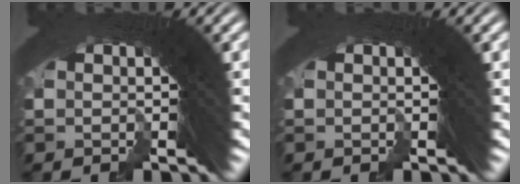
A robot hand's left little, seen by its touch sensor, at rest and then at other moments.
{"total": 0.0}